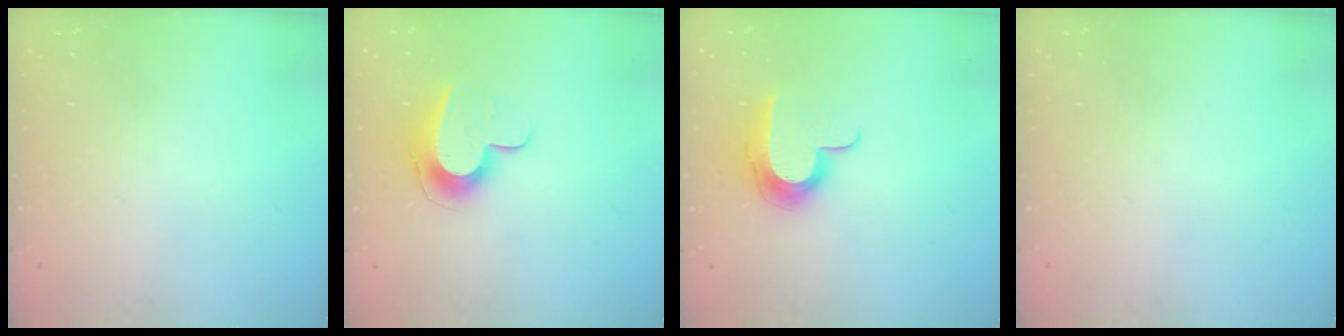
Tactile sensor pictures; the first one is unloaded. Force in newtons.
{"total": 10.6, "press": 10.6, "slide": 0.5}
{"total": 12.3, "press": 12.3, "slide": 0.9}
{"total": 0.0}